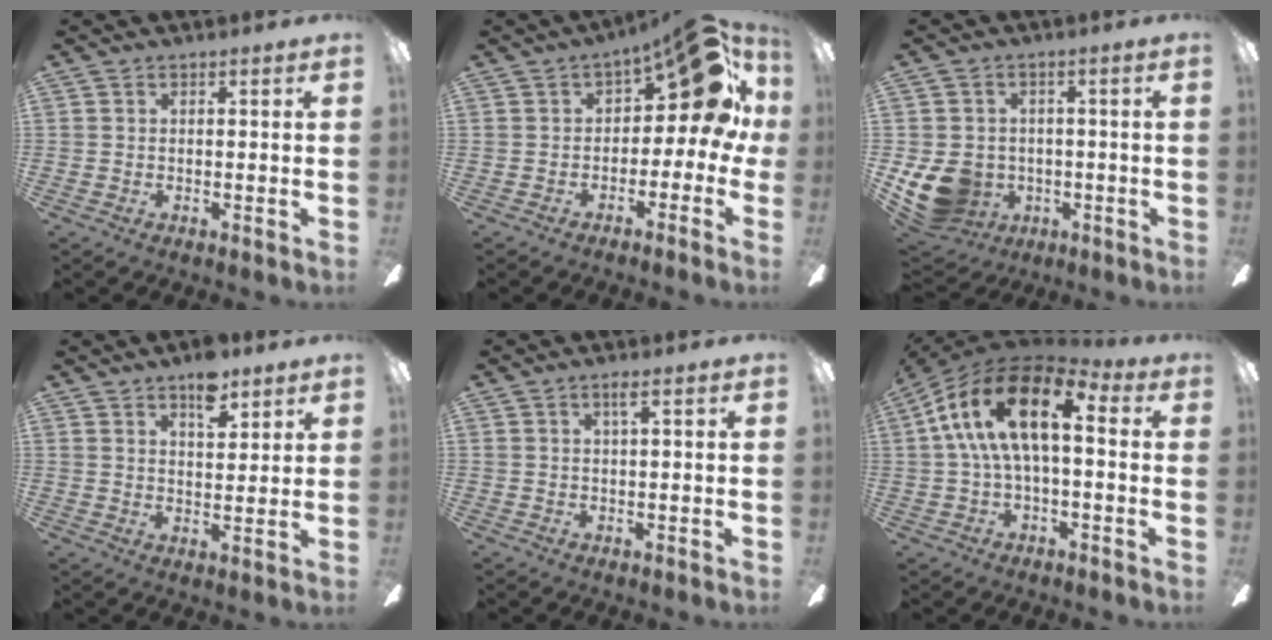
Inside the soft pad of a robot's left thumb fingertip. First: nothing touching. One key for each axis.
{"total": 15.0, "fx": 5.9, "fy": 6.5, "fz": 12.2, "tx": -0.174, "ty": -0.025, "tz": 0.091}
{"total": 11.0, "fx": -2.7, "fy": 9.4, "fz": 5.1, "tx": -0.141, "ty": 0.006, "tz": -0.043}
{"total": 7.4, "fx": 5.1, "fy": 3.3, "fz": 4.2, "tx": -0.046, "ty": -0.025, "tz": 0.084}
{"total": 2.3, "fx": 1.1, "fy": 0.2, "fz": 2.0, "tx": -0.036, "ty": 0.002, "tz": 0.014}
{"total": 19.1, "fx": 6.1, "fy": 9.0, "fz": 15.7, "tx": -0.307, "ty": -0.013, "tz": 0.099}